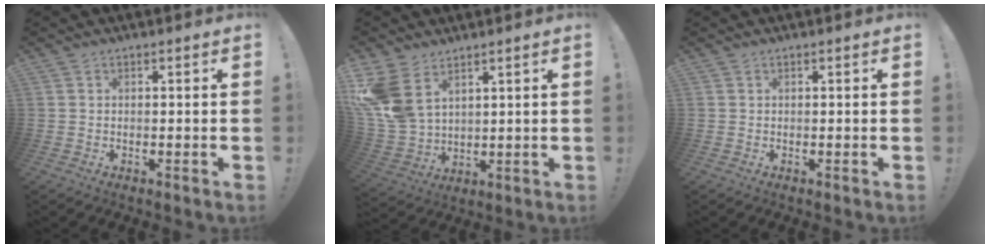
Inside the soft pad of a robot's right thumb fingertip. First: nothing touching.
{"total": 11.9, "force": [5.7, 7.8, 7.0], "torque": [-0.143, -0.034, 0.116]}
{"total": 0.0}